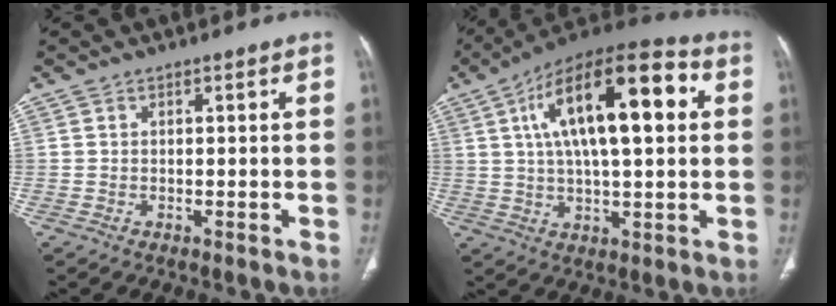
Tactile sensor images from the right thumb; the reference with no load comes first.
{"total": 21.7, "force": [5.2, 8.3, 19.4], "torque": [-0.307, 0.016, 0.074]}